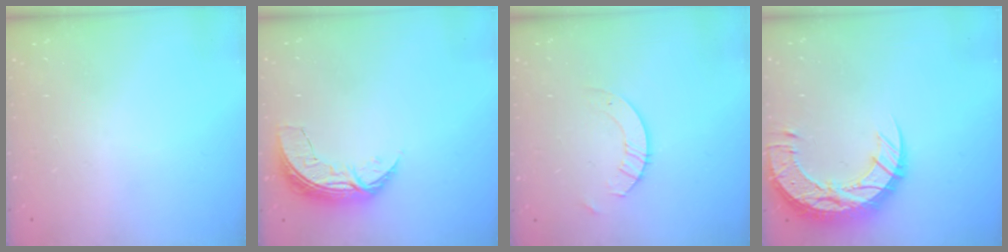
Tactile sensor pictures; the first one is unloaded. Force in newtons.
{"total": 7.3, "press": 7.3, "slide": 0.4}
{"total": 4.4, "press": 4.3, "slide": 0.4}
{"total": 16.8, "press": 16.7, "slide": 1.1}